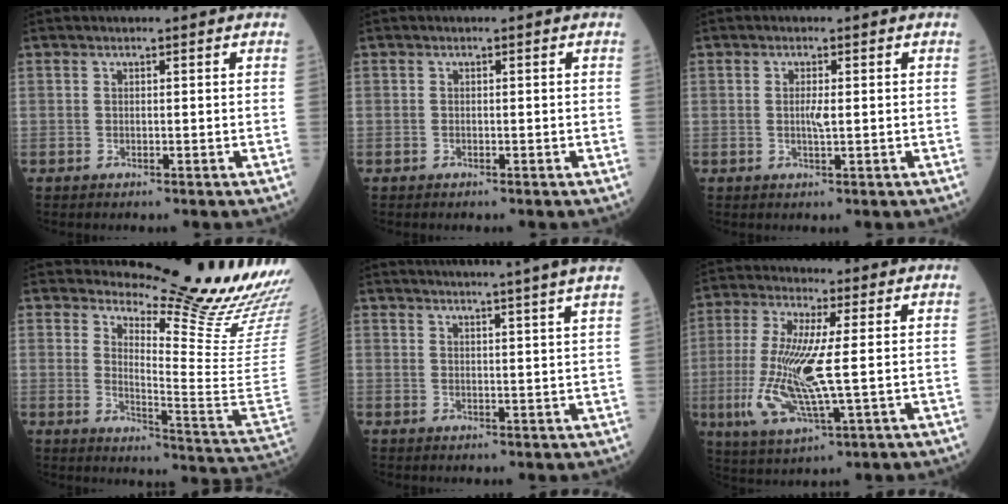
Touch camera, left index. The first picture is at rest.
{"total": 0.0}
{"total": 1.8, "force": [0.0, 0.2, 1.8], "torque": [-0.040, 0.000, 0.005]}
{"total": 18.9, "force": [17.4, -1.4, 7.3], "torque": [-0.124, -0.151, 0.219]}
{"total": 14.1, "force": [12.9, -2.3, 5.4], "torque": [-0.080, -0.032, 0.153]}
{"total": 12.0, "force": [-0.8, 1.8, 11.8], "torque": [-0.264, -0.010, -0.009]}